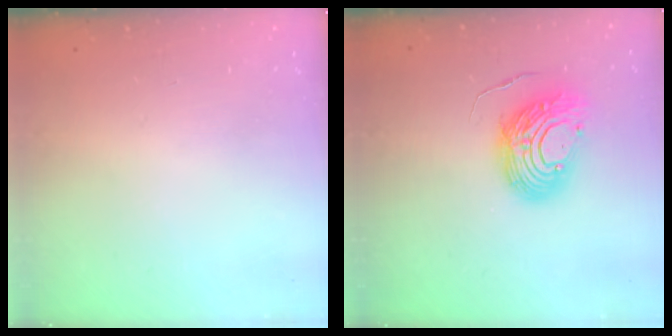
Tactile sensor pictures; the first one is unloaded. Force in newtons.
{"total": 12.7, "press": 12.6, "slide": 1.3}